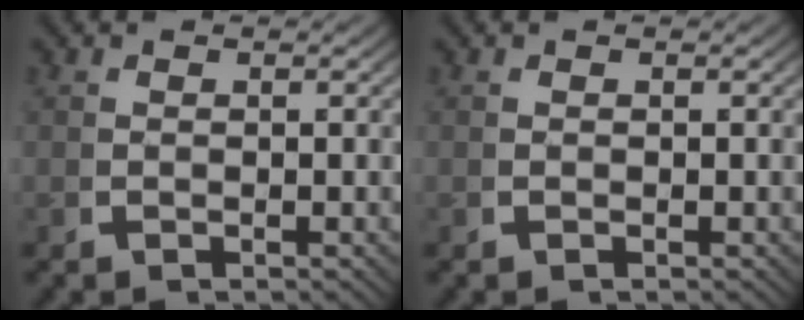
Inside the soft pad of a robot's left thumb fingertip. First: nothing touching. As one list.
[{"total": 0.0}]